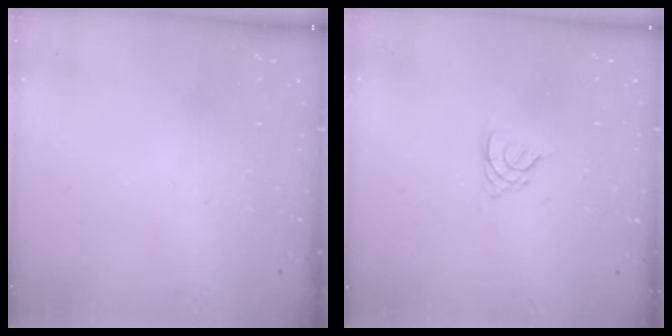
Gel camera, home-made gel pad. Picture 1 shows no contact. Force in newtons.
{"total": 2.8, "press": 2.7, "slide": 0.5}